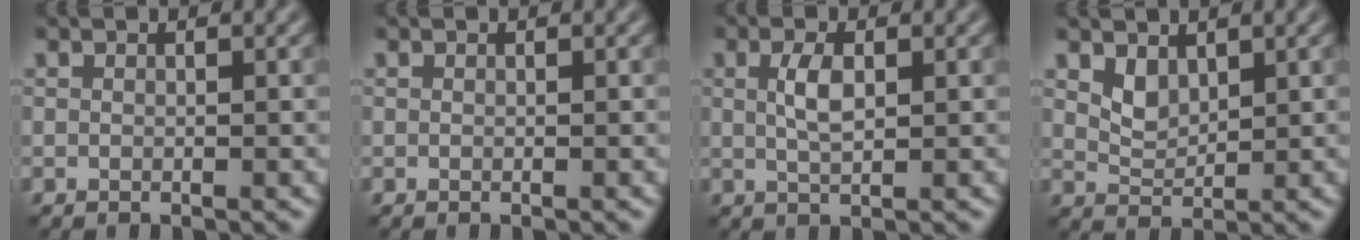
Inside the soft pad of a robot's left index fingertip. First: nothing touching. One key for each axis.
{"total": 0.0}
{"total": 2.2, "fx": 0.4, "fy": 0.8, "fz": 2.0, "tx": -0.047, "ty": 0.000, "tz": 0.007}
{"total": 1.9, "fx": 1.2, "fy": 1.0, "fz": 1.0, "tx": -0.025, "ty": -0.009, "tz": 0.026}